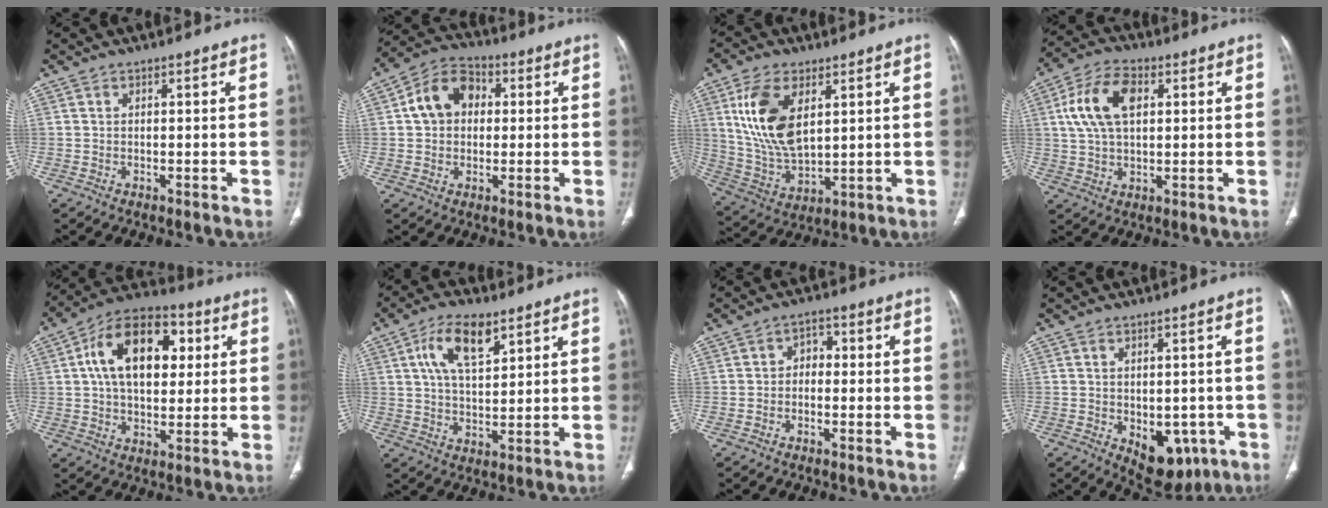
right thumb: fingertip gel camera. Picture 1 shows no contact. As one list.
[{"total": 10.2, "force": [1.7, 7.9, 6.3], "torque": [-0.089, 0.021, 0.018]}, {"total": 15.1, "force": [5.0, 8.0, 11.8], "torque": [-0.229, -0.020, 0.108]}, {"total": 11.7, "force": [3.0, 6.8, 9.0], "torque": [-0.173, 0.013, 0.054]}, {"total": 18.2, "force": [4.3, 11.0, 13.9], "torque": [-0.196, 0.012, 0.063]}, {"total": 10.0, "force": [4.8, 4.6, 7.5], "torque": [-0.125, -0.014, 0.089]}, {"total": 3.0, "force": [-0.5, 2.3, 1.9], "torque": [-0.013, 0.017, -0.021]}, {"total": 9.6, "force": [-3.3, 6.0, 6.8], "torque": [-0.056, 0.007, -0.026]}]